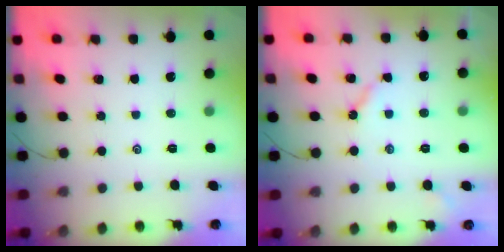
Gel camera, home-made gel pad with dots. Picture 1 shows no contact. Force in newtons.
{"total": 3.9, "press": 3.9, "slide": 0.1}